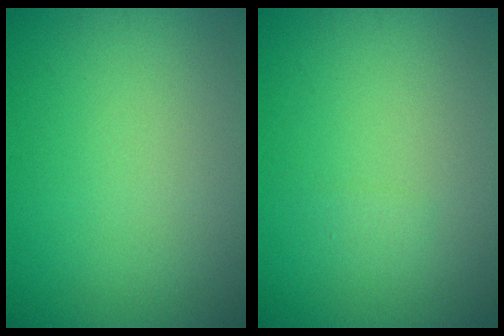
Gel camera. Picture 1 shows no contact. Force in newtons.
{"total": 0.5, "press": 0.5, "slide": 0.0}